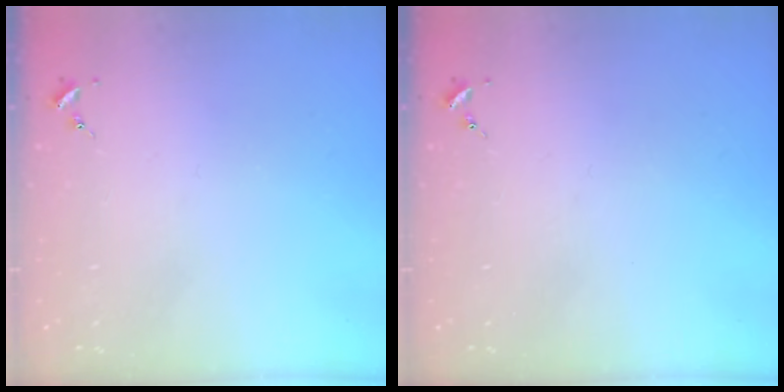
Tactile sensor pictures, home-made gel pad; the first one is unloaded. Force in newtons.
{"total": 0.0}